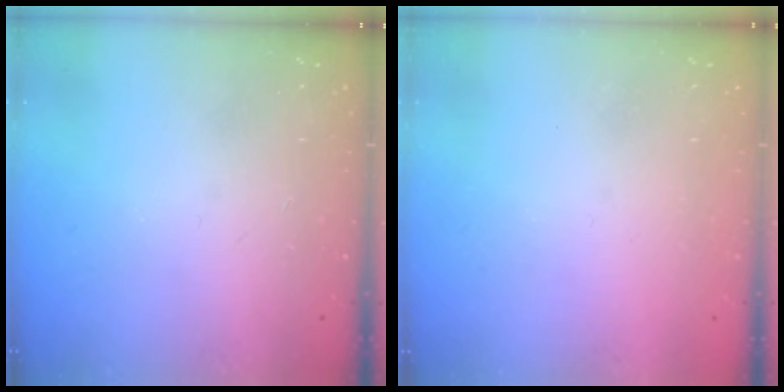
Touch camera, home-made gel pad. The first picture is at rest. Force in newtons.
{"total": 0.8, "press": 0.7, "slide": 0.3}